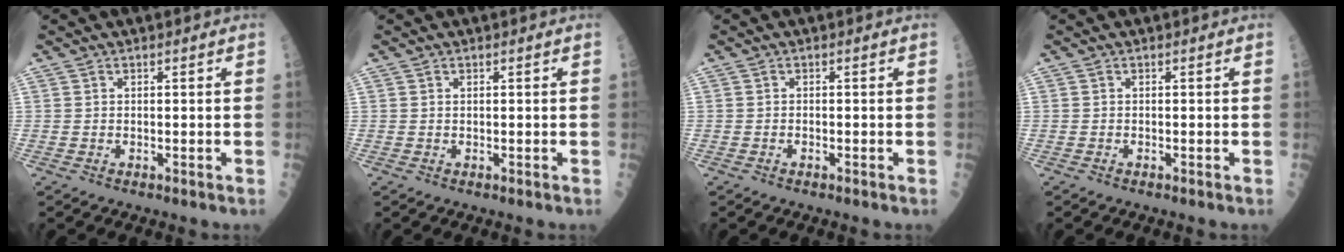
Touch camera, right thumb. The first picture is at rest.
{"total": 0.0}
{"total": 0.0}
{"total": 0.0}